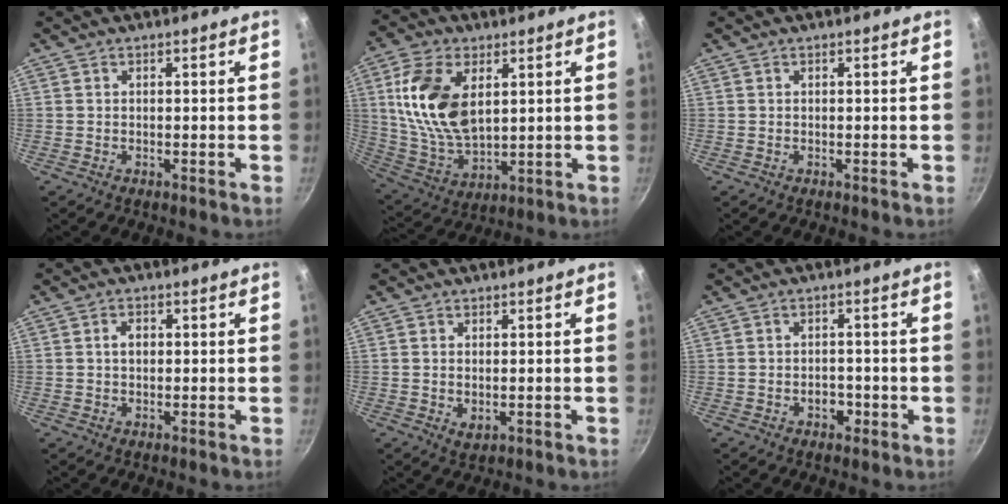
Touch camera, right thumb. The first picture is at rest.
{"total": 16.3, "force": [4.2, 9.5, 12.6], "torque": [-0.231, -0.017, 0.092]}
{"total": 0.0}
{"total": 2.3, "force": [0.2, 1.6, 1.6], "torque": [-0.017, 0.007, 0.003]}
{"total": 2.3, "force": [-0.2, 1.4, 1.8], "torque": [-0.031, -0.008, 0.000]}
{"total": 2.8, "force": [-1.3, 2.1, 1.5], "torque": [-0.006, 0.011, -0.018]}